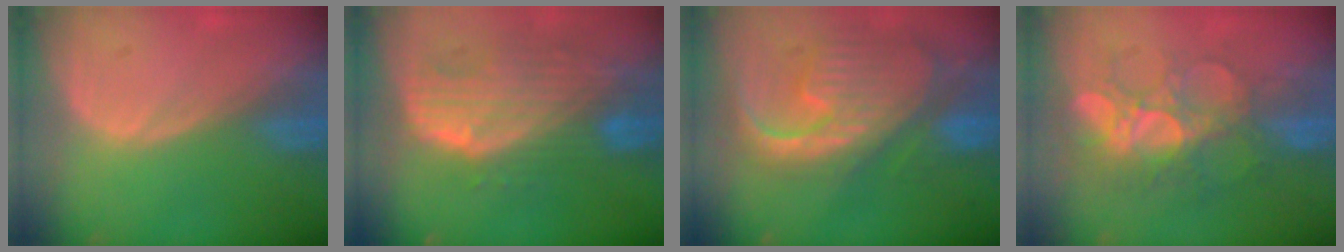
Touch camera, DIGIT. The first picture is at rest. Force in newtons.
{"total": 10.5, "press": 9.0, "slide": 5.3}
{"total": 12.5, "press": 10.7, "slide": 6.5}
{"total": 9.3, "press": 8.5, "slide": 3.8}